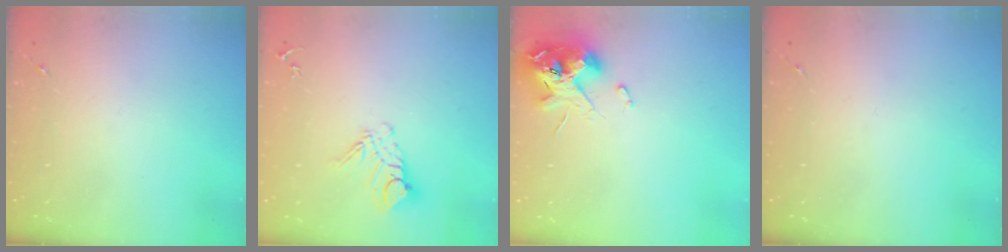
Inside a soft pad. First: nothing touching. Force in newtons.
{"total": 10.6, "press": 10.5, "slide": 0.7}
{"total": 12.7, "press": 12.5, "slide": 2.0}
{"total": 0.0}